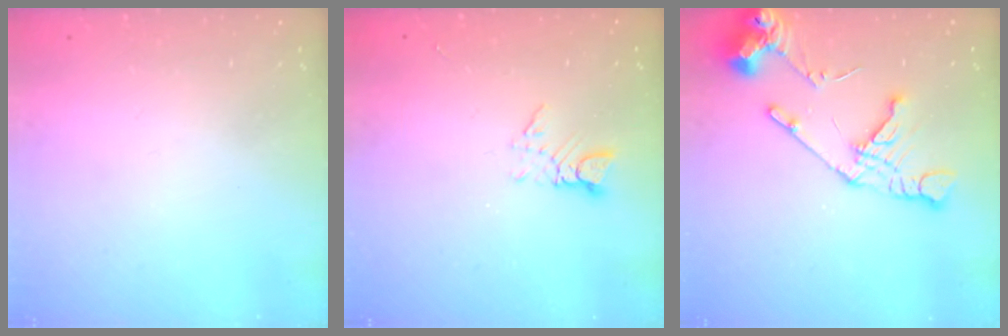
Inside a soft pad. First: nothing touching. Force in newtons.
{"total": 3.2, "press": 3.2, "slide": 0.3}
{"total": 13.5, "press": 13.3, "slide": 1.8}